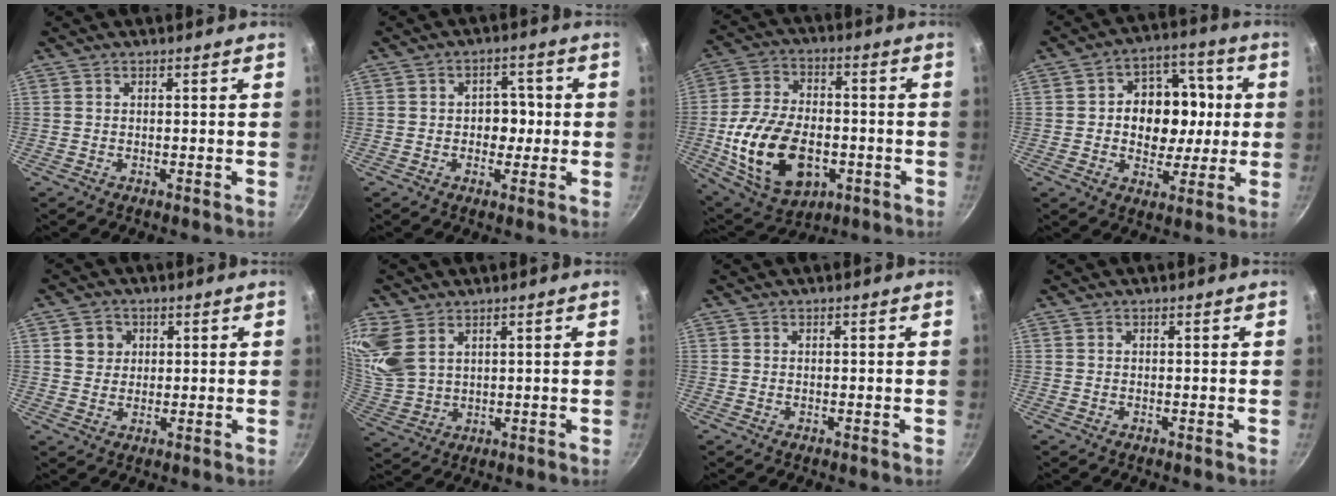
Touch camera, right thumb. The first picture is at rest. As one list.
[{"total": 5.4, "force": [-0.2, 4.2, 3.3], "torque": [-0.004, 0.010, -0.007]}, {"total": 20.3, "force": [-4.7, 12.9, 15.0], "torque": [-0.267, 0.020, -0.068]}, {"total": 14.8, "force": [0.6, 11.5, 9.3], "torque": [-0.091, 0.015, 0.003]}, {"total": 4.4, "force": [1.3, 4.0, 1.3], "torque": [0.002, 0.005, 0.020]}, {"total": 11.3, "force": [6.1, 7.2, 6.2], "torque": [-0.132, -0.010, 0.136]}, {"total": 0.0}, {"total": 0.0}]